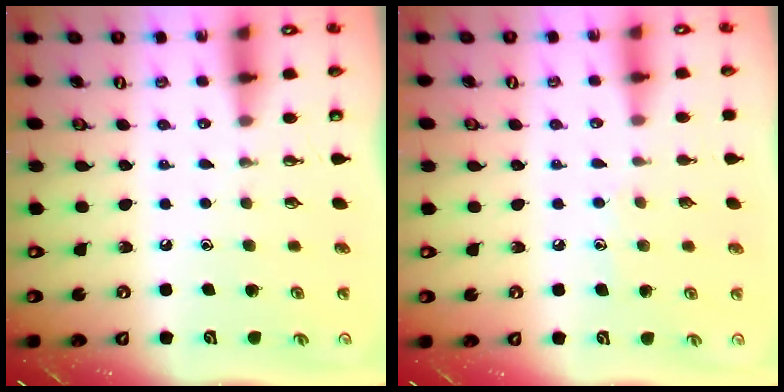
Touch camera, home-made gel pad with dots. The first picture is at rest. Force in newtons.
{"total": 5.1, "press": 5.1, "slide": 0.6}